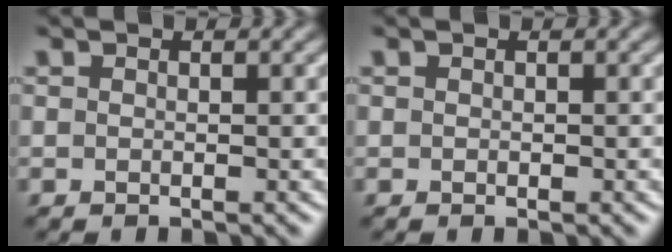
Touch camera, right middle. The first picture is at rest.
{"total": 0.0}